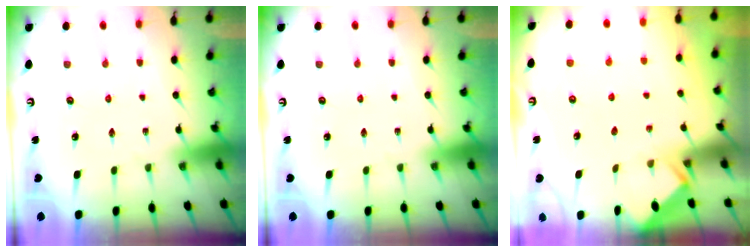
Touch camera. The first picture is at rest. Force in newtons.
{"total": 0.0}
{"total": 2.5, "press": 2.4, "slide": 0.4}